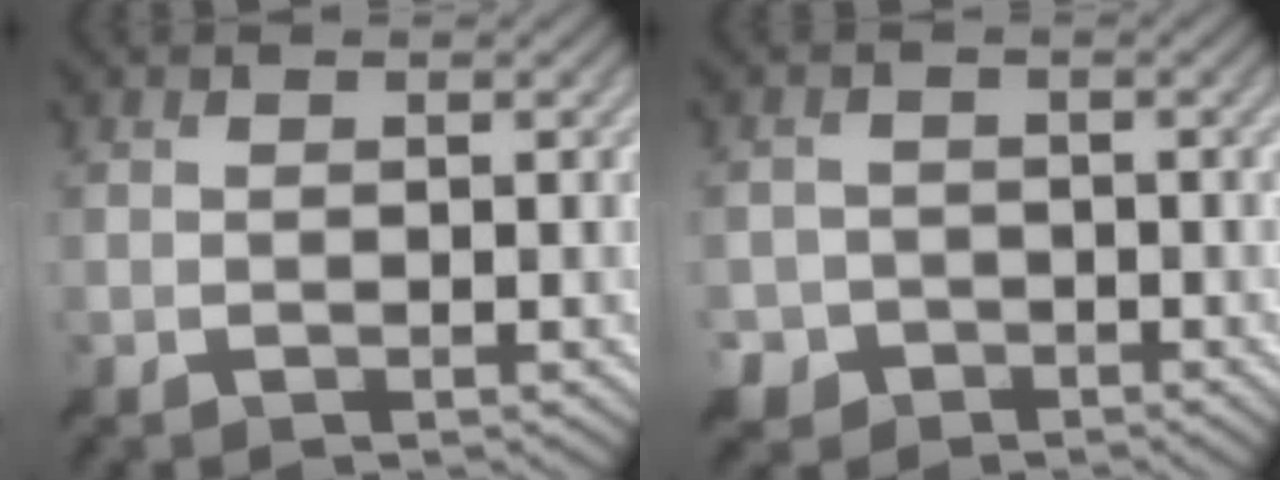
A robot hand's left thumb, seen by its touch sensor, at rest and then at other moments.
{"total": 3.2, "force": [-1.8, 2.6, 0.4], "torque": [-0.005, -0.001, -0.042]}